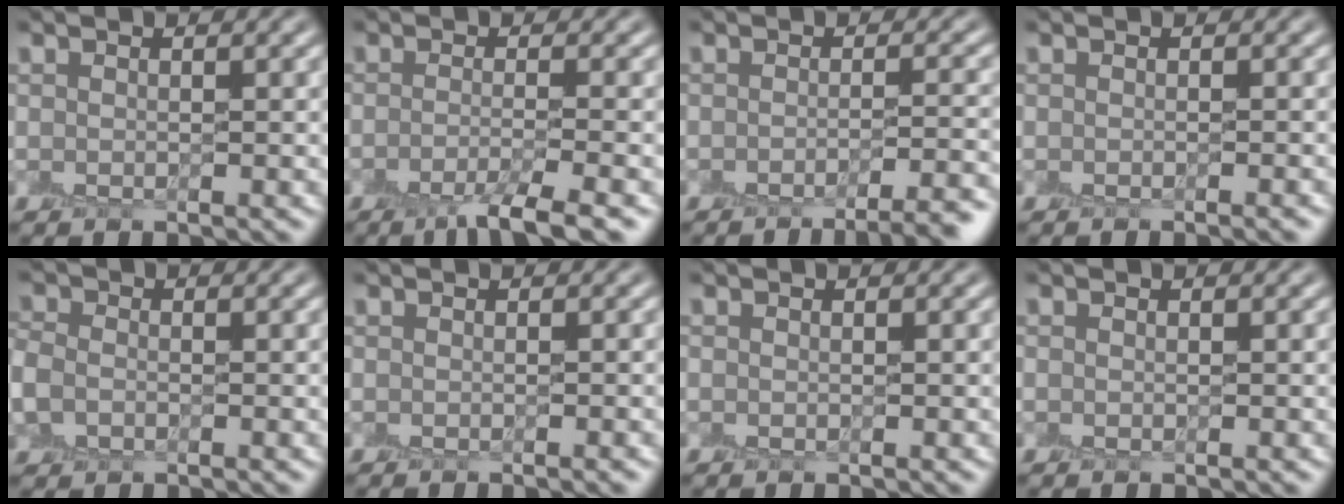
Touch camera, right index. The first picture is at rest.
{"total": 4.2, "force": [-2.6, 0.7, 3.2], "torque": [-0.053, -0.003, -0.053]}
{"total": 5.5, "force": [-3.8, 1.3, 3.8], "torque": [-0.044, 0.000, -0.049]}
{"total": 1.2, "force": [-0.9, 0.1, 0.8], "torque": [-0.007, -0.002, -0.008]}
{"total": 2.6, "force": [-0.7, 2.1, 1.4], "torque": [-0.036, 0.002, -0.023]}
{"total": 0.8, "force": [-0.6, 0.1, 0.5], "torque": [-0.006, -0.003, -0.006]}
{"total": 0.0}
{"total": 0.0}